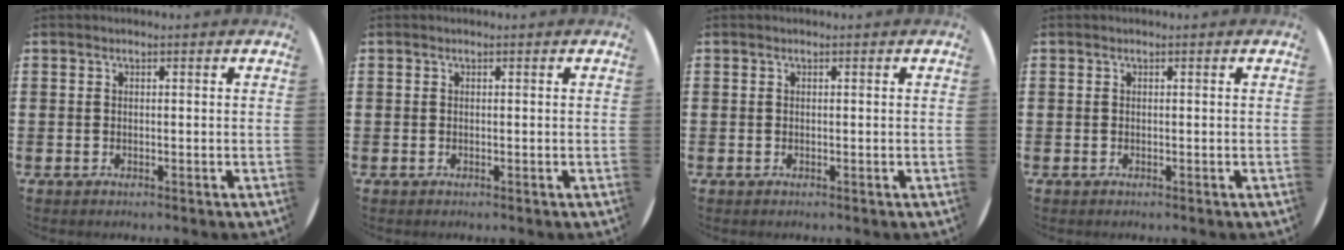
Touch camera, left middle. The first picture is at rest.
{"total": 0.0}
{"total": 0.0}
{"total": 0.0}